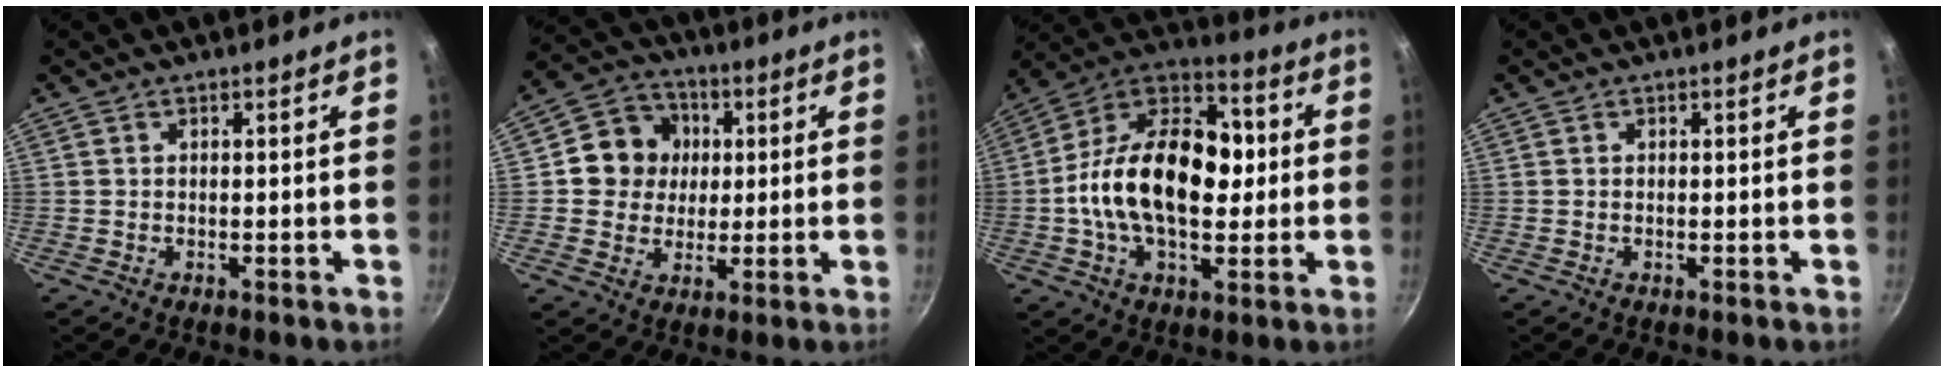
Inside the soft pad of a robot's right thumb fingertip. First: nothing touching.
{"total": 10.1, "force": [1.6, 9.4, 3.5], "torque": [-0.021, 0.012, 0.016]}
{"total": 22.7, "force": [-0.2, 13.9, 18.0], "torque": [-0.277, 0.035, -0.022]}
{"total": 0.0}